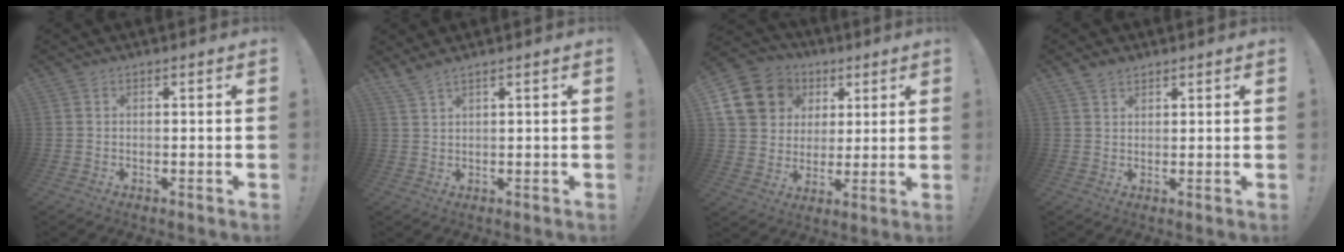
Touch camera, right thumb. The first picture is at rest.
{"total": 2.7, "force": [2.3, -0.1, 1.6], "torque": [-0.036, -0.011, 0.042]}
{"total": 15.6, "force": [6.0, 13.1, 6.0], "torque": [-0.084, -0.018, 0.137]}
{"total": 3.1, "force": [2.5, 1.7, 1.0], "torque": [-0.009, -0.015, 0.046]}